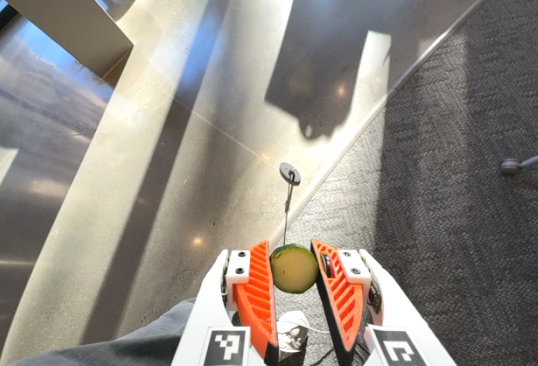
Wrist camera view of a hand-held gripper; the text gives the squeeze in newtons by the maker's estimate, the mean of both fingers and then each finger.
{"total": 8.3, "left": 8.0, "right": 8.6}